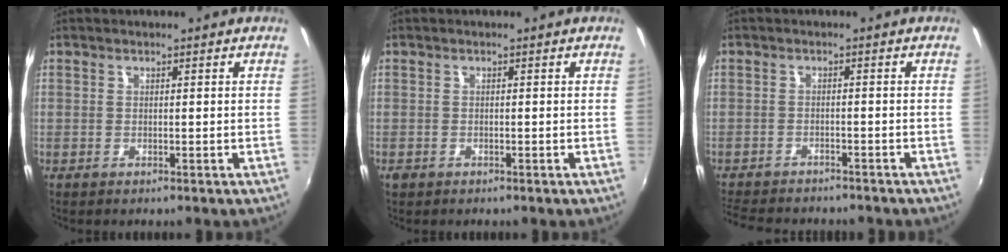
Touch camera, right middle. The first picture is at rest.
{"total": 1.1, "force": [-0.7, 0.8, 0.4], "torque": [-0.011, -0.003, -0.014]}
{"total": 9.7, "force": [-8.7, 2.5, 3.6], "torque": [-0.094, -0.017, -0.135]}